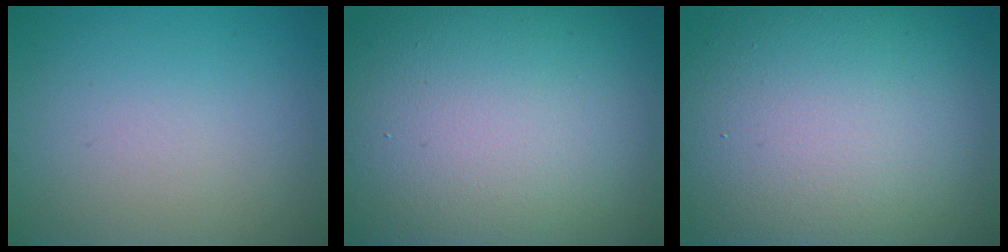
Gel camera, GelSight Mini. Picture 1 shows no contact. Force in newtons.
{"total": 19.8, "press": 19.7, "slide": 1.2}
{"total": 18.0, "press": 17.9, "slide": 1.0}